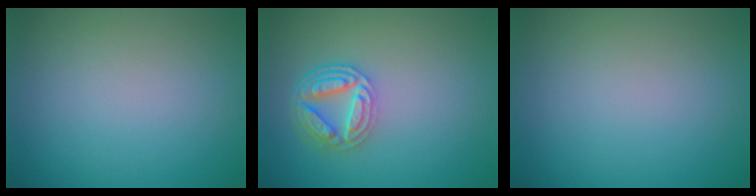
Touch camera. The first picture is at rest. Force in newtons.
{"total": 4.7, "press": 3.7, "slide": 3.0}
{"total": 0.0}